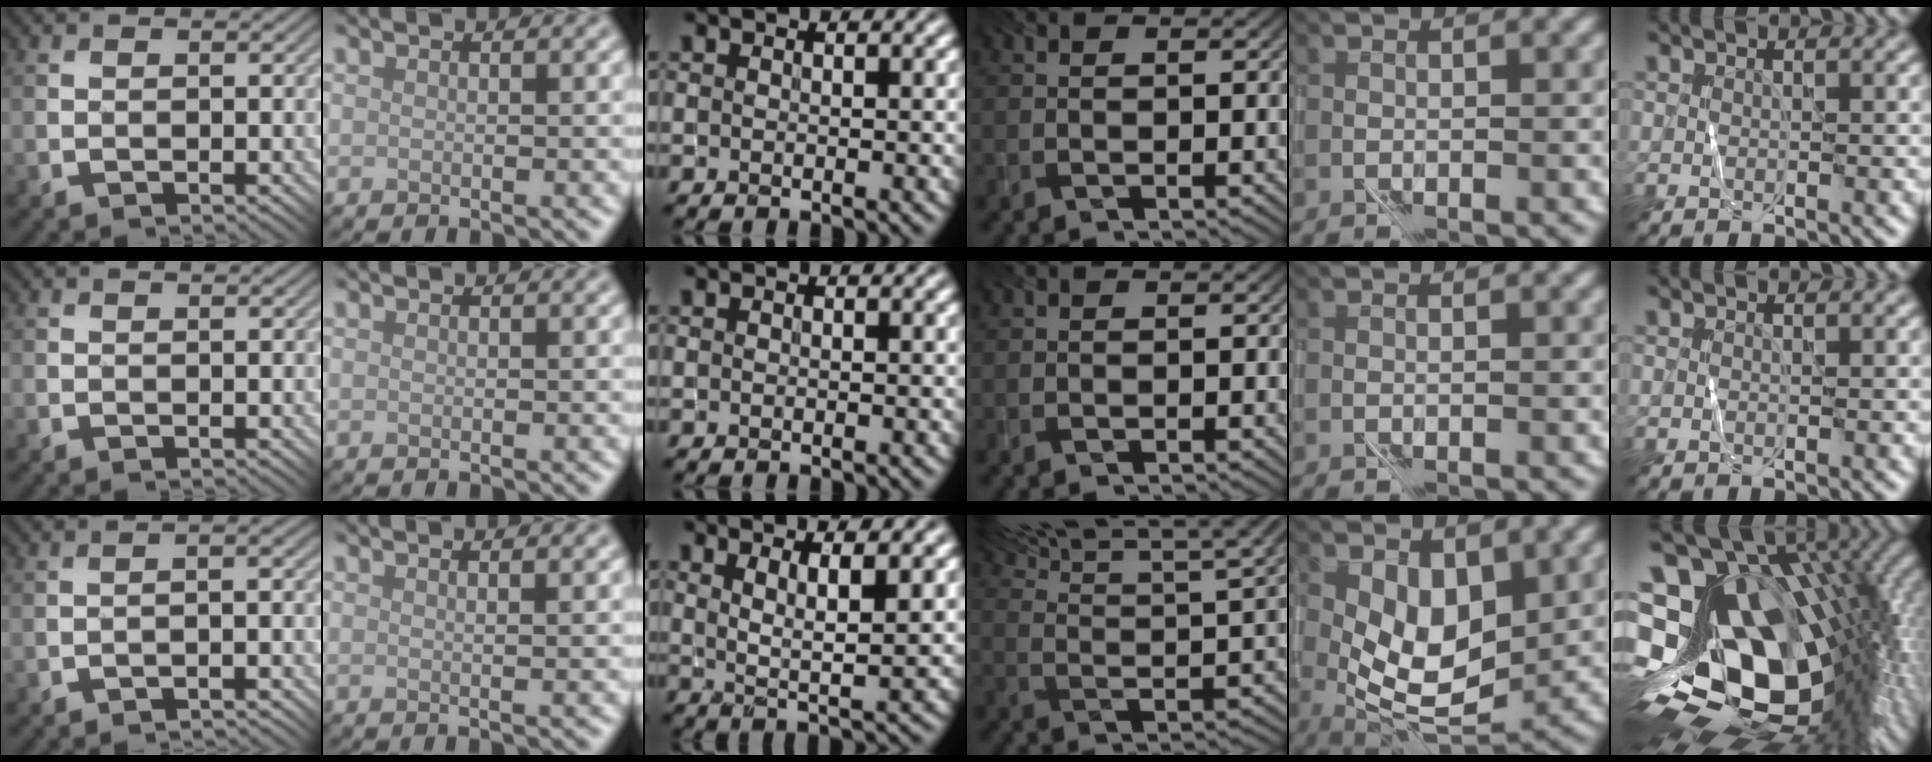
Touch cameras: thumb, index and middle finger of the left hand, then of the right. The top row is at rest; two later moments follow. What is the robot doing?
{"motion": "wrap", "object": "yarn"}